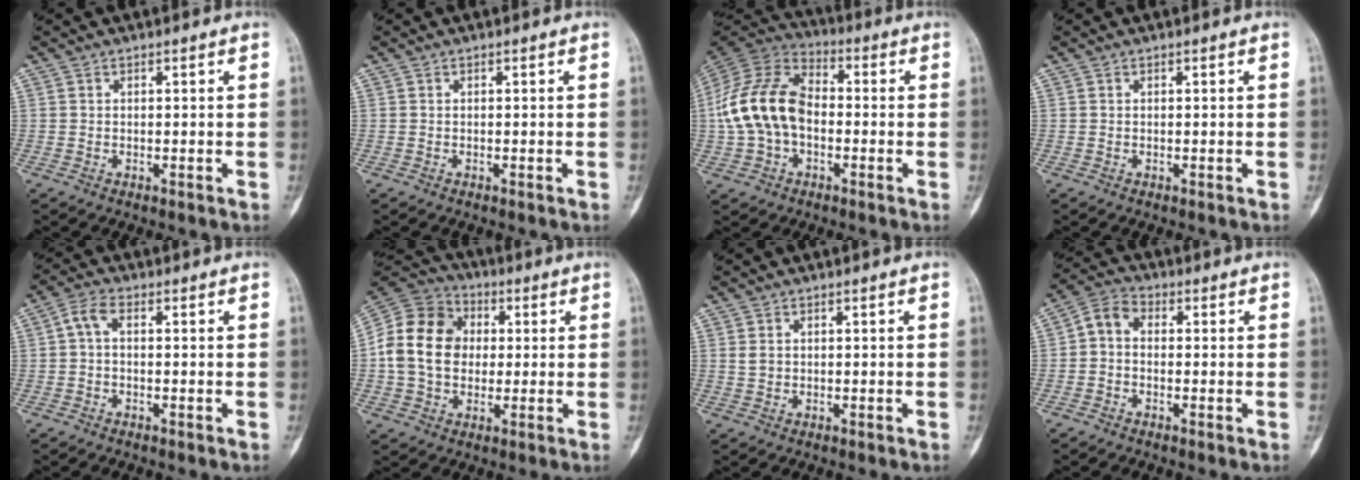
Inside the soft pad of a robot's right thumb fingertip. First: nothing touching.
{"total": 0.0}
{"total": 16.7, "force": [-1.3, 11.2, 12.3], "torque": [-0.236, 0.038, -0.031]}
{"total": 0.0}
{"total": 3.6, "force": [0.1, 1.9, 3.0], "torque": [-0.060, 0.012, -0.006]}
{"total": 15.8, "force": [0.6, 12.5, 9.6], "torque": [-0.169, 0.027, 0.007]}
{"total": 1.4, "force": [0.1, 1.2, 0.7], "torque": [-0.008, 0.003, 0.004]}
{"total": 5.1, "force": [-0.3, 3.7, 3.5], "torque": [-0.054, 0.018, -0.022]}